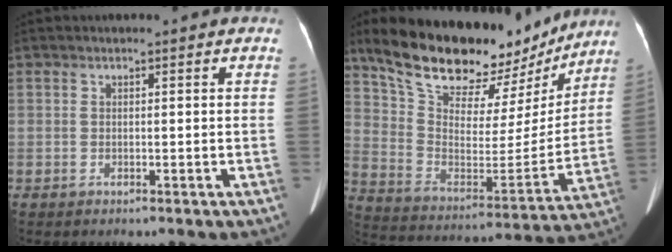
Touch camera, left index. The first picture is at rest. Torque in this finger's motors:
{"motor_torque": [1.04, -1.10, 0.80, 0.17]}